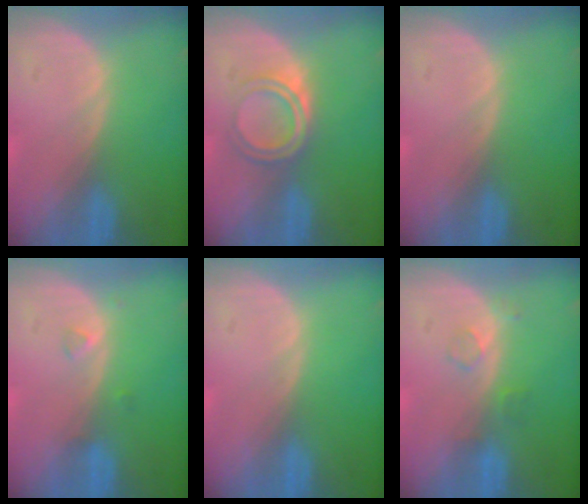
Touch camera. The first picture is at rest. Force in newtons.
{"total": 4.2, "press": 4.1, "slide": 0.5}
{"total": 0.0}
{"total": 1.2, "press": 1.2, "slide": 0.1}
{"total": 0.0}
{"total": 2.1, "press": 2.1, "slide": 0.2}